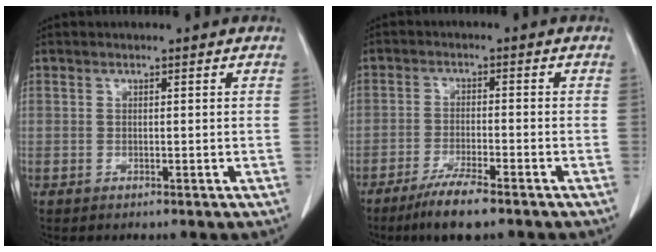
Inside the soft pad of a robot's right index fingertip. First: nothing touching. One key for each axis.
{"total": 6.8, "fx": -5.0, "fy": 0.5, "fz": 4.6, "tx": -0.084, "ty": -0.016, "tz": -0.086}